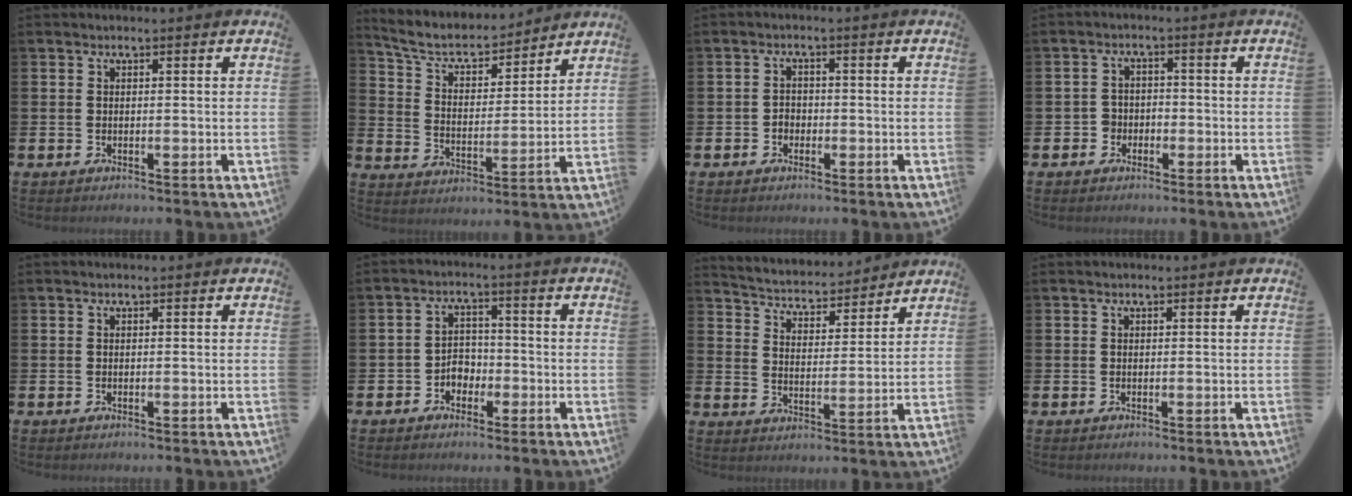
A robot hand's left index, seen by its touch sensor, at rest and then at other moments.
{"total": 6.8, "force": [6.1, 2.2, 2.0], "torque": [-0.077, -0.042, 0.102]}
{"total": 1.7, "force": [-0.7, 1.4, 0.5], "torque": [-0.009, 0.004, -0.017]}
{"total": 2.5, "force": [-1.5, 2.0, 0.1], "torque": [-0.017, 0.009, -0.033]}
{"total": 0.0}
{"total": 3.2, "force": [-1.8, 2.4, 1.1], "torque": [-0.026, 0.008, -0.041]}
{"total": 4.4, "force": [4.2, 1.3, 0.1], "torque": [-0.033, -0.035, 0.069]}
{"total": 0.0}